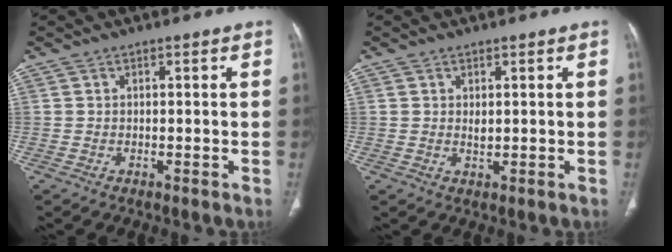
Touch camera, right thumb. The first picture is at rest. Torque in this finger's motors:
{"motor_torque": [0.32, 0.10, 0.28, 0.05, -0.01]}